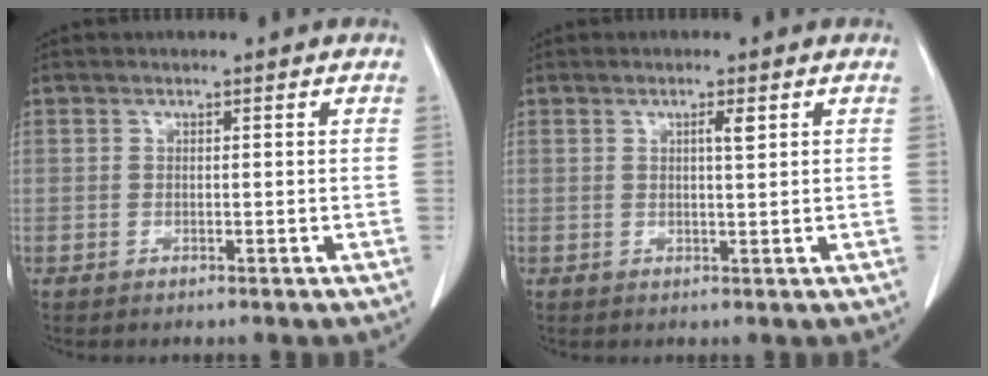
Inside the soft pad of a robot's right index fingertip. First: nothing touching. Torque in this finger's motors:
{"motor_torque": [-0.03, 0.10, -0.02, 0.00]}